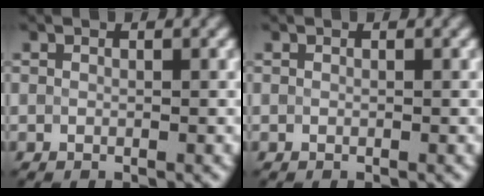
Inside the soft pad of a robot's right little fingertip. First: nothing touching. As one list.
[{"total": 0.0}]